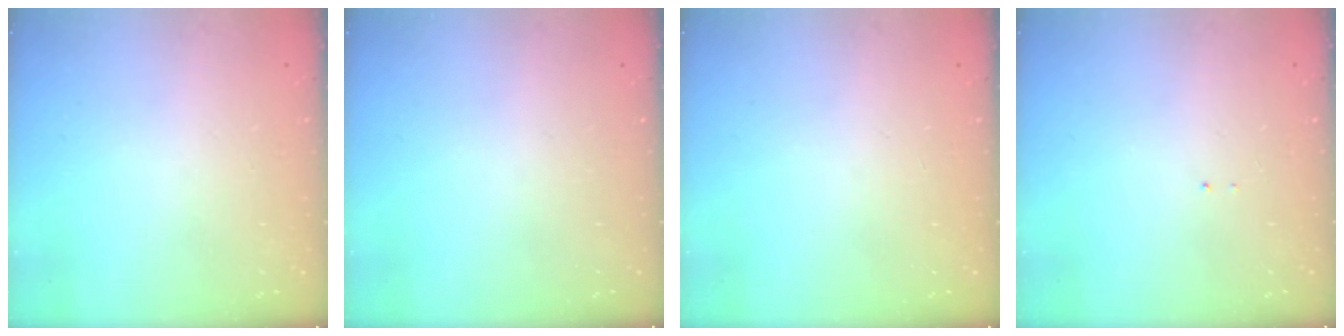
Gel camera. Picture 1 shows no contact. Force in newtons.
{"total": 0.0}
{"total": 0.0}
{"total": 0.7, "press": 0.7, "slide": 0.1}